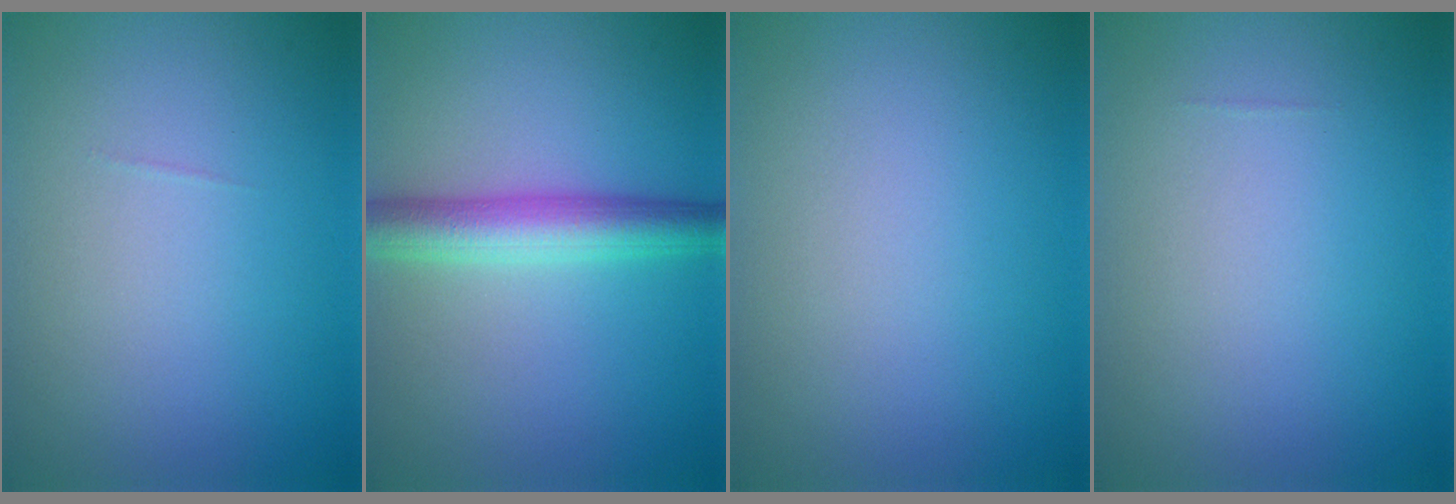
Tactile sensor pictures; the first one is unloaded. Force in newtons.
{"total": 4.8, "press": 4.8, "slide": 0.2}
{"total": 0.0}
{"total": 0.0}